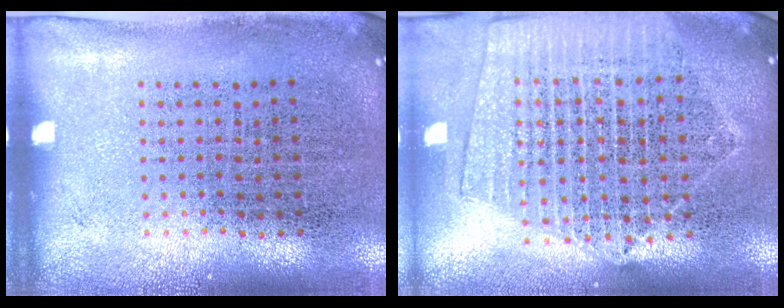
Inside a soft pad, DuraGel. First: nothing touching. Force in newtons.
{"total": 1.9, "press": 1.7, "slide": 0.7}